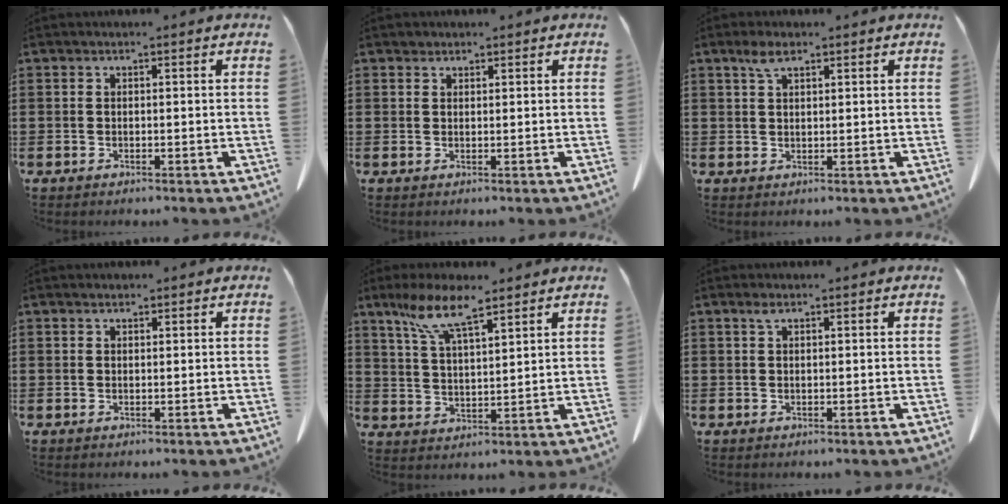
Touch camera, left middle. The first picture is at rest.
{"total": 0.9, "force": [0.9, 0.3, 0.1], "torque": [-0.005, -0.002, 0.019]}
{"total": 2.9, "force": [1.9, 1.1, 1.9], "torque": [-0.044, 0.003, 0.035]}
{"total": 0.7, "force": [0.6, 0.3, 0.2], "torque": [-0.007, 0.000, 0.014]}
{"total": 8.6, "force": [6.2, 1.8, 5.7], "torque": [-0.128, -0.011, 0.114]}
{"total": 1.3, "force": [0.7, 0.6, 1.0], "torque": [-0.023, 0.002, 0.013]}